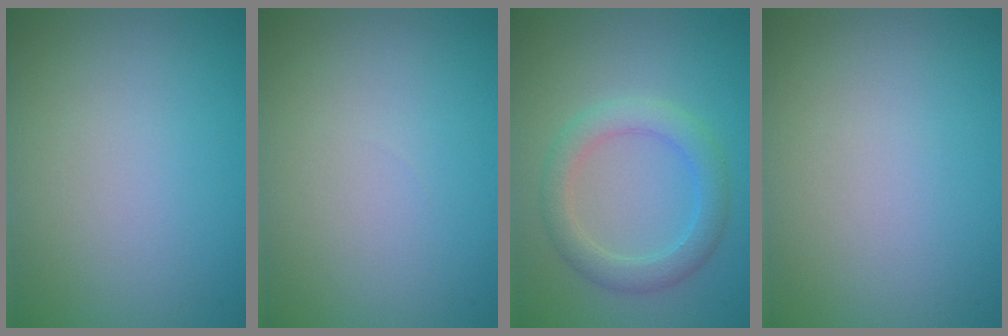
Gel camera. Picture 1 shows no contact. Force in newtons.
{"total": 0.0}
{"total": 3.4, "press": 3.4, "slide": 0.0}
{"total": 0.0}